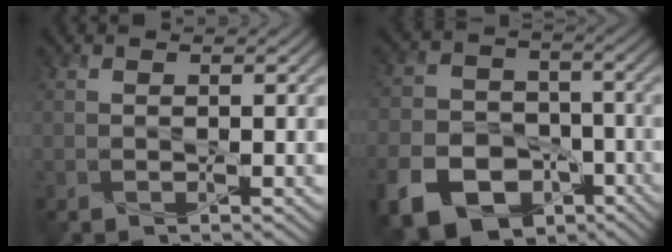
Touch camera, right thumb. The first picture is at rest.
{"total": 14.0, "force": [-7.5, 9.8, 6.7], "torque": [-0.166, -0.040, -0.136]}